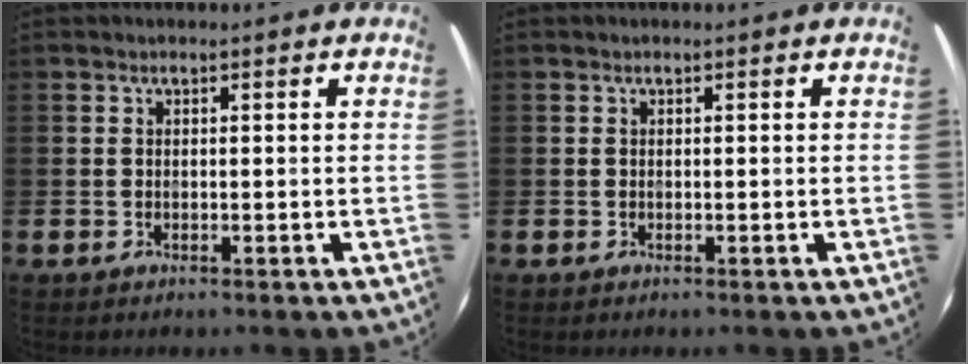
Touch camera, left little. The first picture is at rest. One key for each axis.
{"total": 0.0}